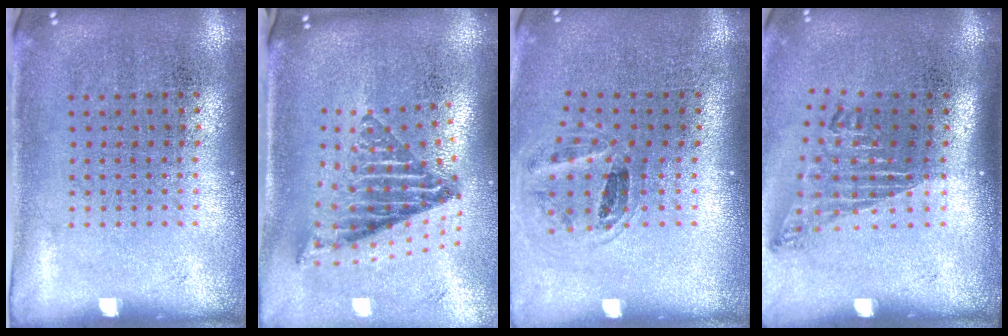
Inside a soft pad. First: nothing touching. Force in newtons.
{"total": 1.9, "press": 1.3, "slide": 1.5}
{"total": 1.1, "press": 1.0, "slide": 0.5}
{"total": 1.7, "press": 1.1, "slide": 1.3}